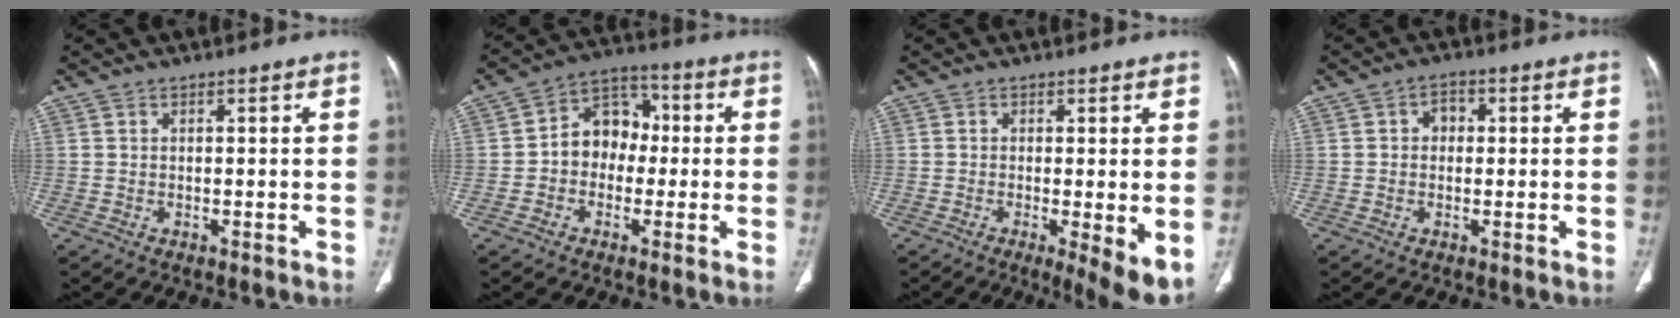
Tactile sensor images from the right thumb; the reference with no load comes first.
{"total": 9.5, "force": [-0.6, 7.5, 5.7], "torque": [-0.052, 0.036, -0.025]}
{"total": 6.9, "force": [-1.7, 1.3, 6.5], "torque": [-0.101, -0.023, -0.028]}
{"total": 2.8, "force": [0.3, 2.3, 1.7], "torque": [-0.010, 0.010, 0.000]}